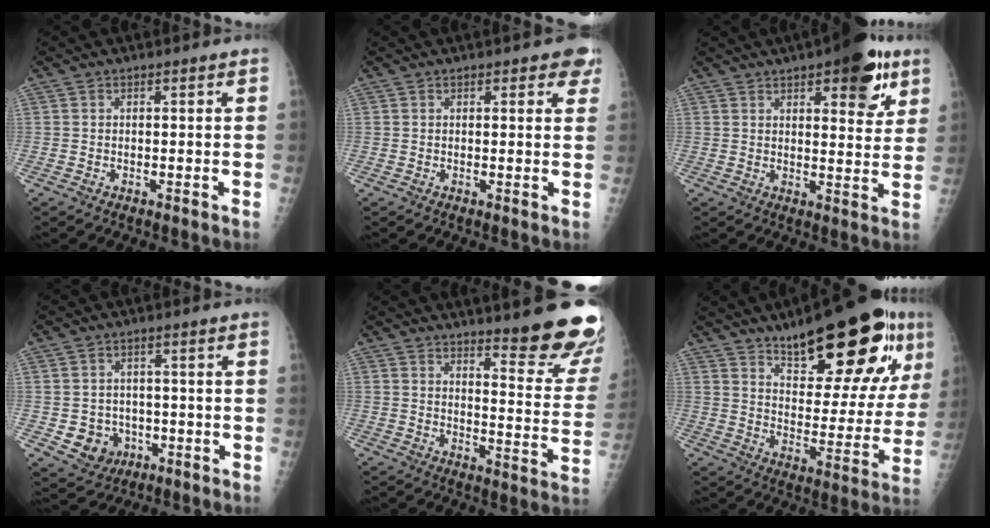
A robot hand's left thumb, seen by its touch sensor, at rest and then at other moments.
{"total": 3.9, "force": [2.2, 1.5, 2.9], "torque": [-0.013, -0.005, 0.018]}
{"total": 12.7, "force": [6.8, 4.7, 9.6], "torque": [-0.091, -0.026, 0.086]}
{"total": 6.4, "force": [-1.7, 5.8, 2.2], "torque": [-0.010, 0.013, -0.015]}
{"total": 16.5, "force": [12.9, 2.3, 10.0], "torque": [-0.097, -0.116, 0.163]}
{"total": 25.4, "force": [14.2, 8.1, 19.4], "torque": [-0.241, -0.044, 0.213]}